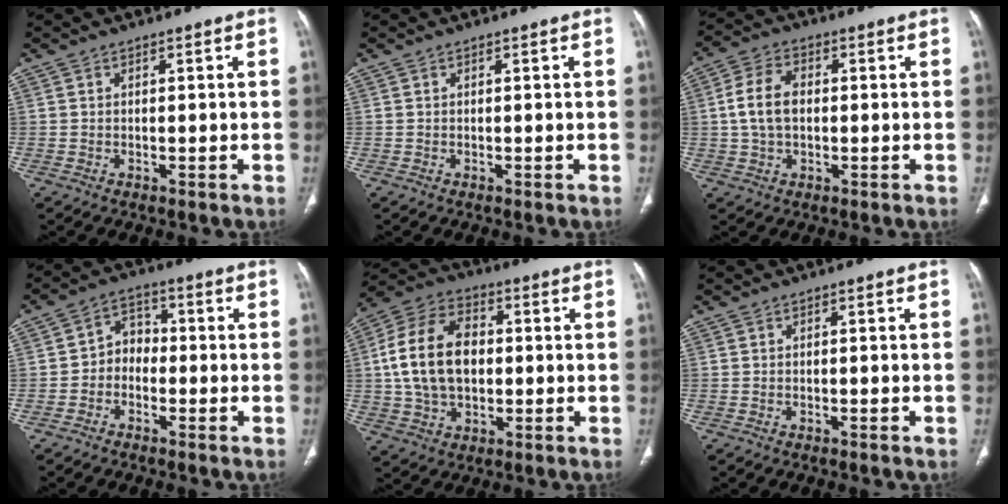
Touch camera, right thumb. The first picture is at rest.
{"total": 0.0}
{"total": 8.1, "force": [0.4, 5.3, 6.1], "torque": [-0.119, 0.018, 0.005]}
{"total": 5.1, "force": [-1.4, 4.2, 2.4], "torque": [-0.015, 0.027, -0.040]}
{"total": 16.1, "force": [0.8, 10.9, 11.9], "torque": [-0.213, 0.023, 0.012]}
{"total": 0.5, "force": [-0.3, 0.0, 0.4], "torque": [-0.013, 0.002, -0.003]}